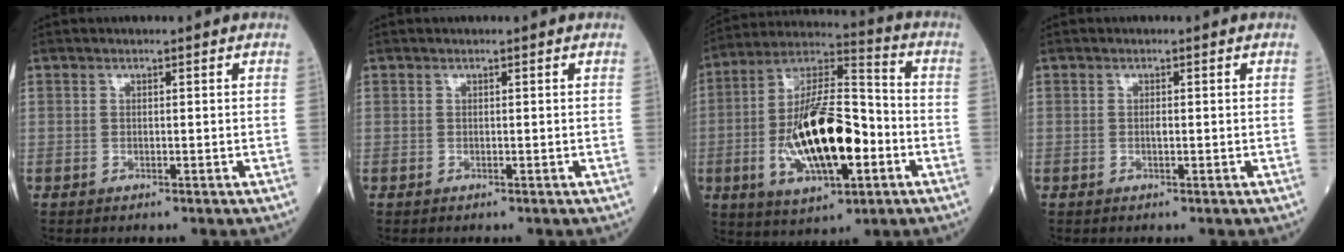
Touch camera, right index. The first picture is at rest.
{"total": 0.0}
{"total": 19.1, "force": [-4.3, 6.2, 17.5], "torque": [-0.336, 0.008, -0.070]}
{"total": 0.8, "force": [0.0, 0.3, 0.7], "torque": [-0.013, 0.000, 0.000]}